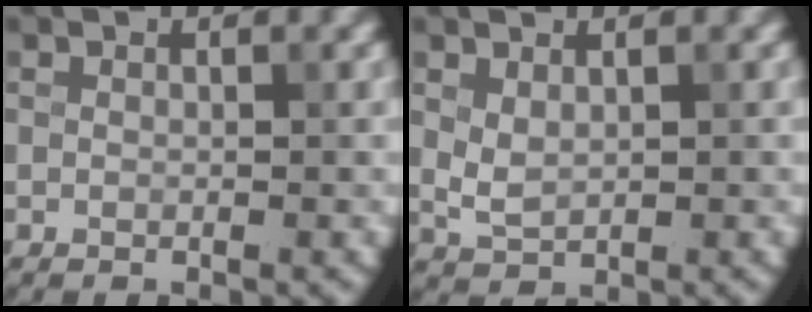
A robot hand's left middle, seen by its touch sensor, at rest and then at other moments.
{"total": 1.6, "force": [0.6, 1.0, 1.1], "torque": [-0.025, -0.003, 0.020]}